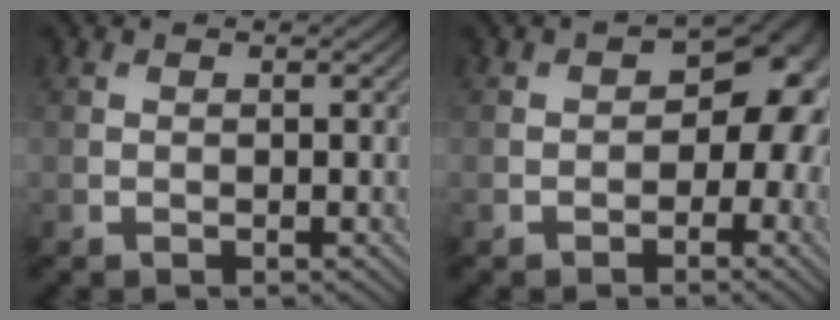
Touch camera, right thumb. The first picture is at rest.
{"total": 8.6, "force": [-0.9, 5.9, 6.2], "torque": [-0.050, -0.020, -0.006]}